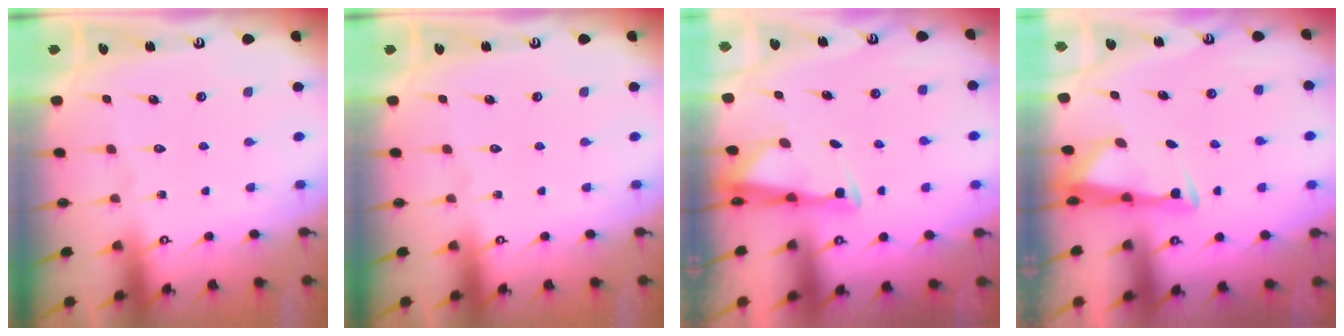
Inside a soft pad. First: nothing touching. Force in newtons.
{"total": 0.0}
{"total": 2.9, "press": 2.8, "slide": 0.7}
{"total": 3.2, "press": 3.1, "slide": 0.9}